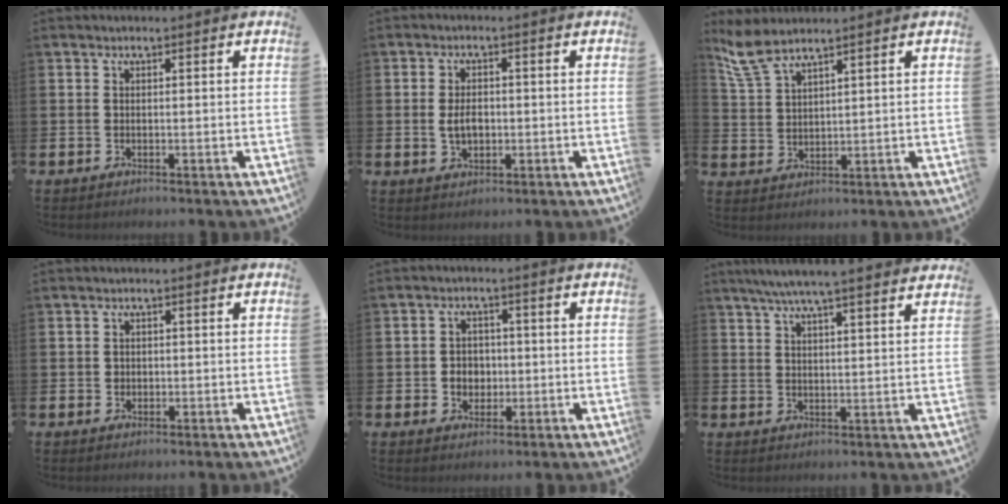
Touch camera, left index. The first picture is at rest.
{"total": 3.3, "force": [-0.1, 2.1, 2.5], "torque": [-0.028, -0.001, -0.008]}
{"total": 5.1, "force": [4.6, 0.9, 2.0], "torque": [-0.054, -0.010, 0.086]}
{"total": 1.0, "force": [0.3, 0.9, 0.2], "torque": [0.007, 0.003, 0.001]}
{"total": 3.1, "force": [-0.1, 2.9, 1.0], "torque": [-0.010, 0.001, -0.012]}
{"total": 5.9, "force": [5.5, -0.2, 2.2], "torque": [-0.058, -0.020, 0.097]}